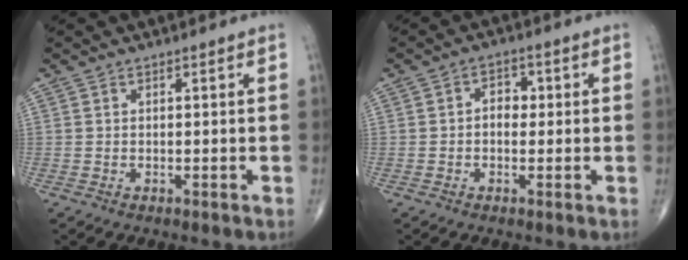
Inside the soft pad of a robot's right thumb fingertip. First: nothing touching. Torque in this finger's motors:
{"motor_torque": [-0.51, -0.05, 0.34, -0.03, -0.06]}